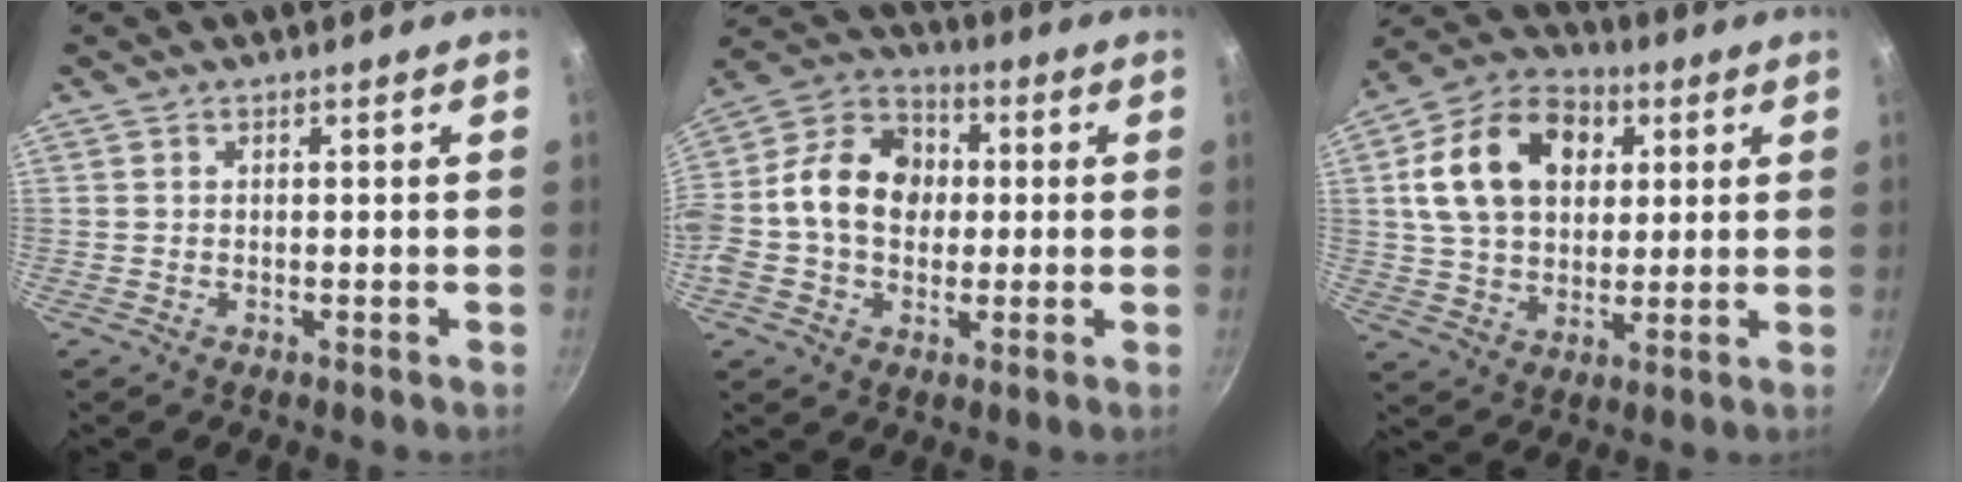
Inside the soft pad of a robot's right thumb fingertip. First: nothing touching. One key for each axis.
{"total": 16.6, "fx": 0.3, "fy": 12.8, "fz": 10.6, "tx": -0.156, "ty": 0.037, "tz": -0.017}
{"total": 17.8, "fx": 4.7, "fy": 12.8, "fz": 11.4, "tx": -0.177, "ty": 0.011, "tz": 0.071}